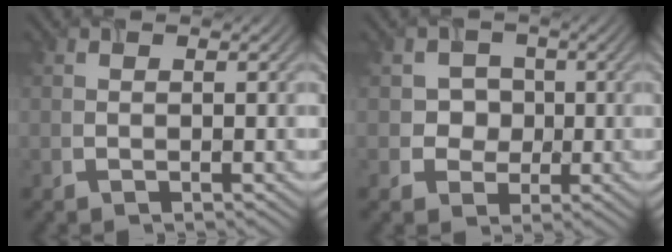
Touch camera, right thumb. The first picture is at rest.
{"total": 4.3, "force": [0.4, 4.1, 1.2], "torque": [-0.032, 0.004, 0.005]}